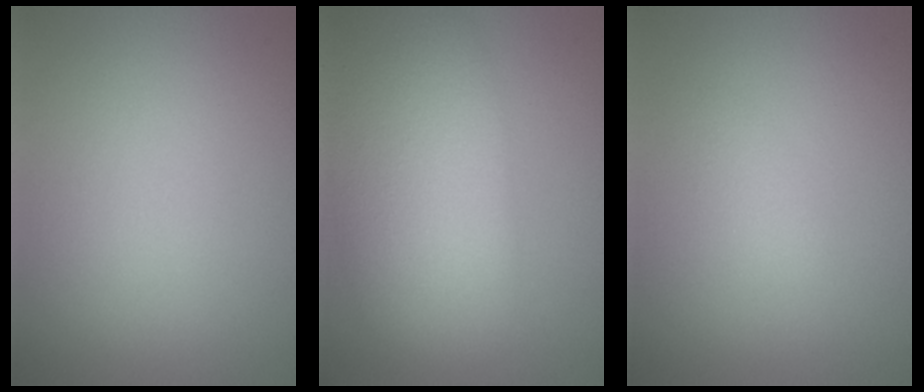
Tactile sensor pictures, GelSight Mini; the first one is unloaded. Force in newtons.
{"total": 10.6, "press": 10.6, "slide": 0.7}
{"total": 1.1, "press": 1.1, "slide": 0.0}